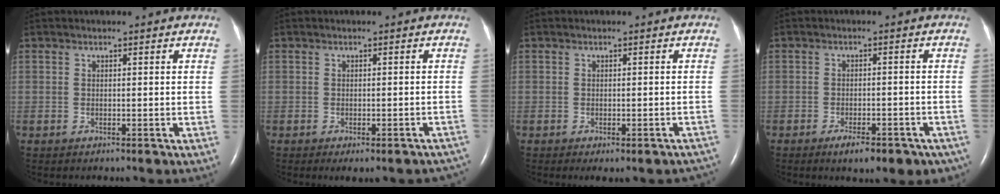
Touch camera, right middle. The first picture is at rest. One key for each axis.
{"total": 7.8, "fx": -6.6, "fy": 2.3, "fz": 3.3, "tx": -0.028, "ty": 0.002, "tz": -0.070}
{"total": 5.5, "fx": -4.5, "fy": 1.8, "fz": 2.6, "tx": -0.019, "ty": -0.001, "tz": -0.049}
{"total": 9.1, "fx": -6.6, "fy": 3.3, "fz": 5.3, "tx": -0.047, "ty": 0.003, "tz": -0.083}